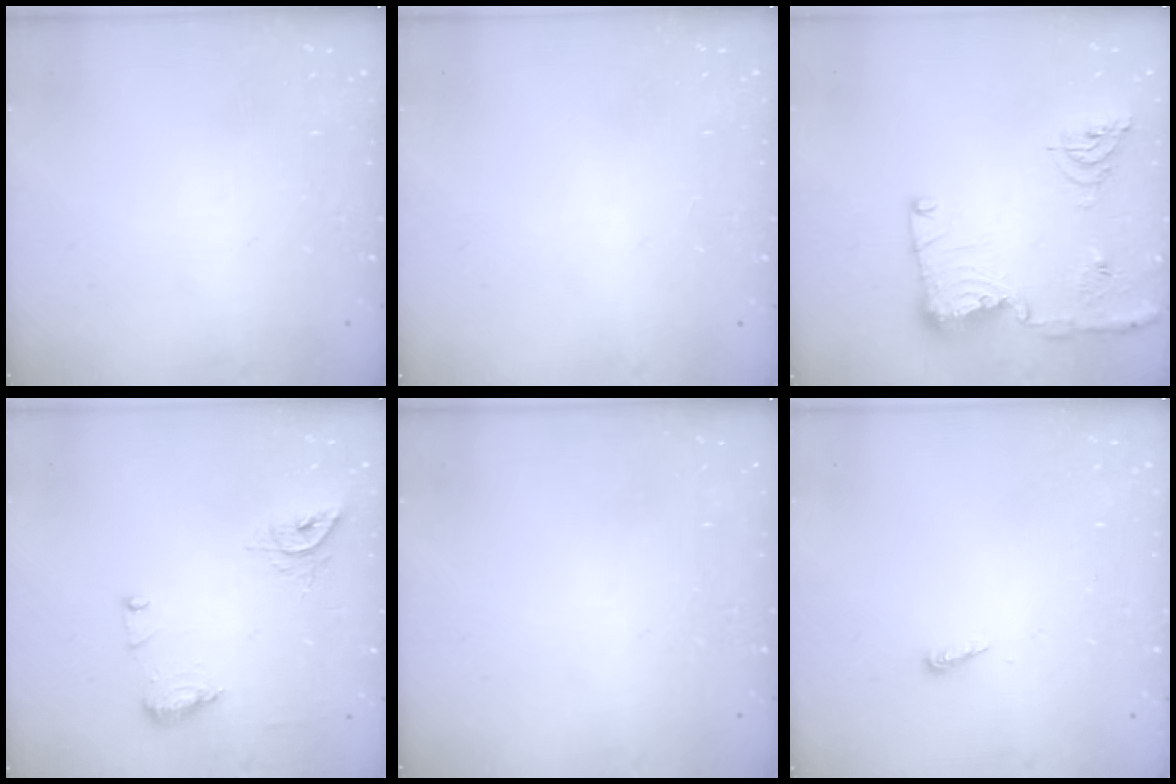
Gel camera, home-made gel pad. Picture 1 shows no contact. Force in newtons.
{"total": 1.1, "press": 0.8, "slide": 0.7}
{"total": 15.2, "press": 14.8, "slide": 3.3}
{"total": 9.8, "press": 9.8, "slide": 0.6}
{"total": 0.0}
{"total": 4.0, "press": 4.0, "slide": 0.5}